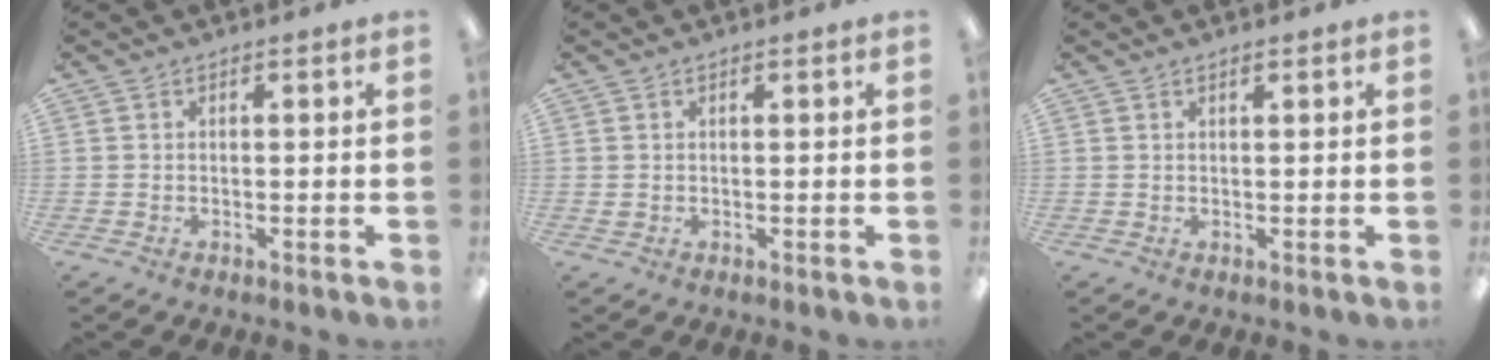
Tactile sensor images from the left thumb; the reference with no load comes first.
{"total": 0.7, "force": [0.4, 0.4, 0.4], "torque": [-0.009, 0.004, 0.007]}
{"total": 1.0, "force": [0.8, 0.2, 0.5], "torque": [-0.013, 0.000, 0.015]}